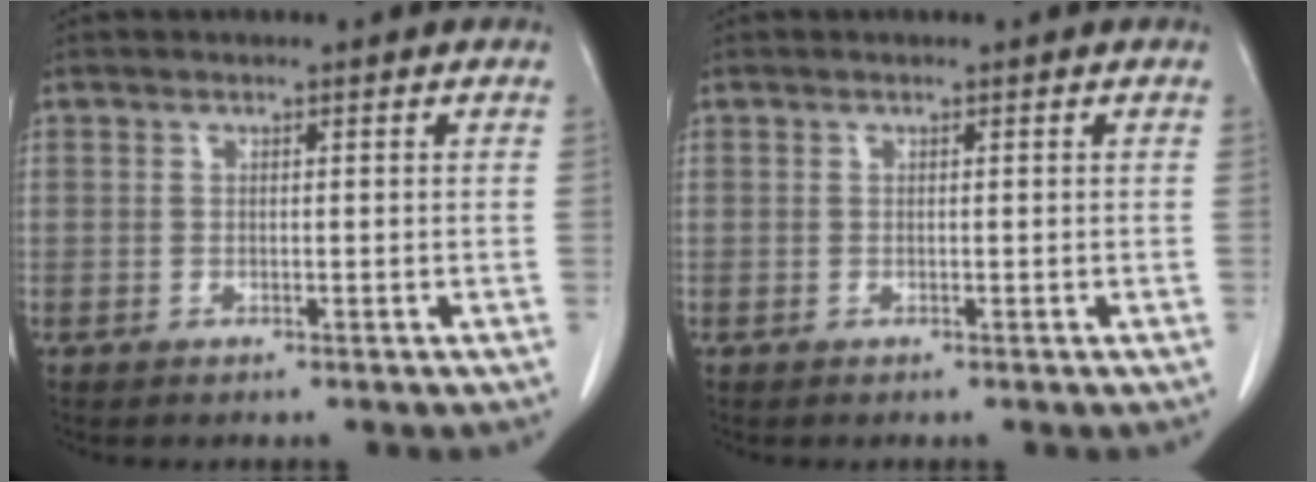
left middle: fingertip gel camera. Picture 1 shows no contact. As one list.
[{"total": 0.0}]